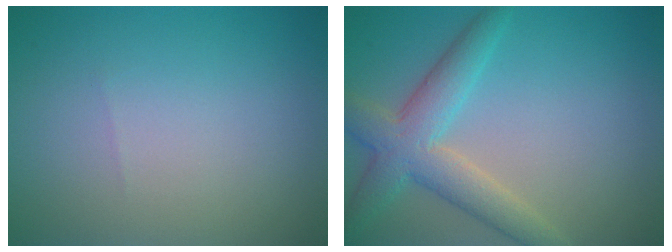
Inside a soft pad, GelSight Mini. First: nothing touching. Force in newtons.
{"total": 5.1, "press": 5.1, "slide": 0.4}